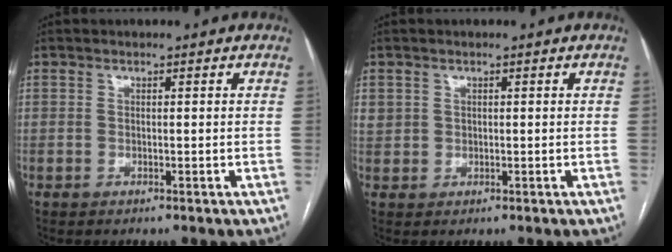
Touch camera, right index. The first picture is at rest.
{"total": 2.2, "force": [0.9, 1.9, 0.4], "torque": [0.002, 0.011, 0.019]}